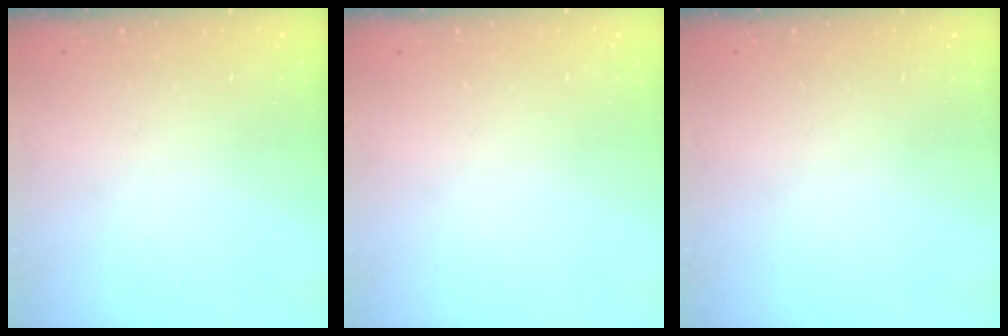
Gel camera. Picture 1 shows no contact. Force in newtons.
{"total": 0.0}
{"total": 0.0}